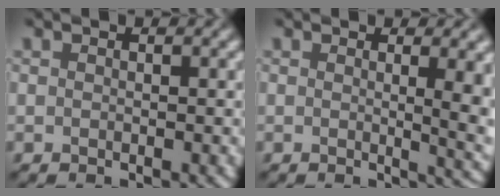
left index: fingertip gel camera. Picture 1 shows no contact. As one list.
[{"total": 6.1, "force": [0.6, 2.2, 5.7], "torque": [-0.042, -0.003, 0.010]}]